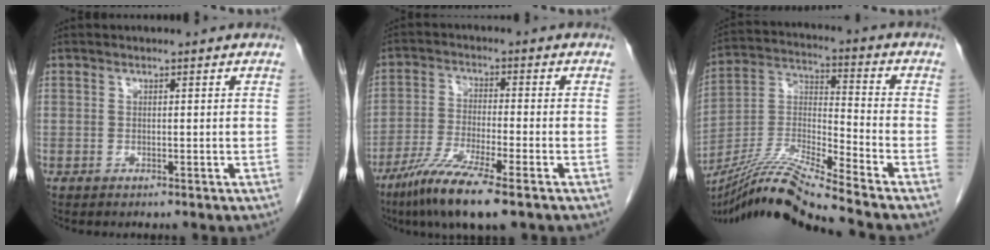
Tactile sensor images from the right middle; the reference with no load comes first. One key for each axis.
{"total": 9.7, "fx": -6.4, "fy": 0.2, "fz": 7.3, "tx": -0.149, "ty": -0.031, "tz": -0.119}
{"total": 14.2, "fx": -12.5, "fy": -2.3, "fz": 6.5, "tx": -0.122, "ty": -0.006, "tz": -0.233}